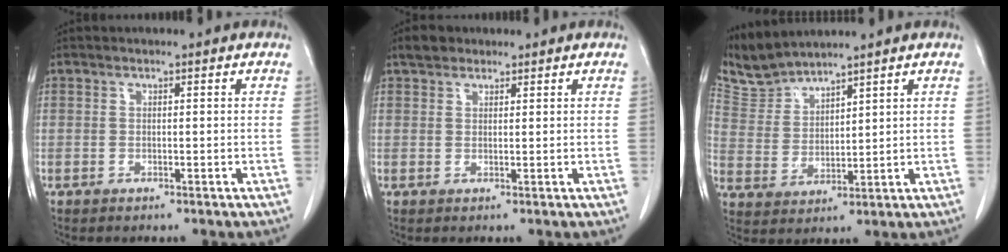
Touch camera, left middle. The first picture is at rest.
{"total": 2.5, "force": [1.9, 1.5, 0.7], "torque": [-0.016, 0.013, 0.031]}
{"total": 6.0, "force": [6.0, 0.3, 0.1], "torque": [-0.015, 0.008, 0.133]}